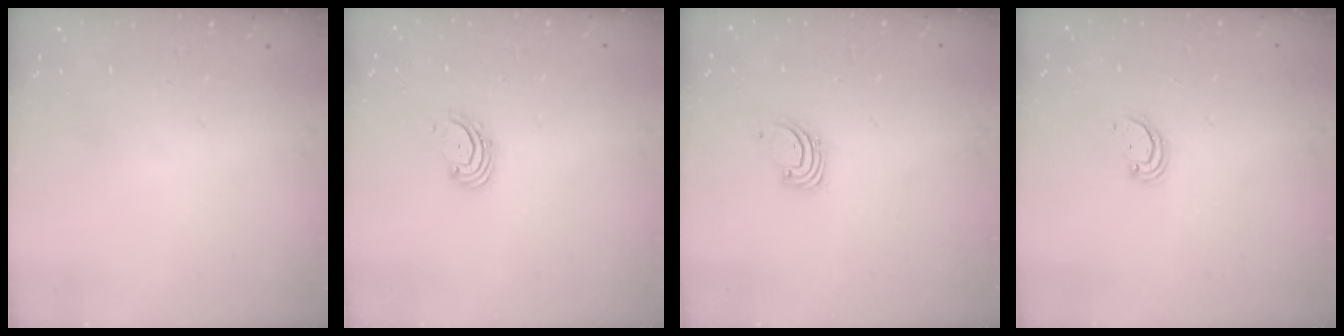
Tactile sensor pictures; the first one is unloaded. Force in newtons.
{"total": 2.2, "press": 2.1, "slide": 0.7}
{"total": 1.4, "press": 1.4, "slide": 0.1}
{"total": 2.2, "press": 2.2, "slide": 0.2}